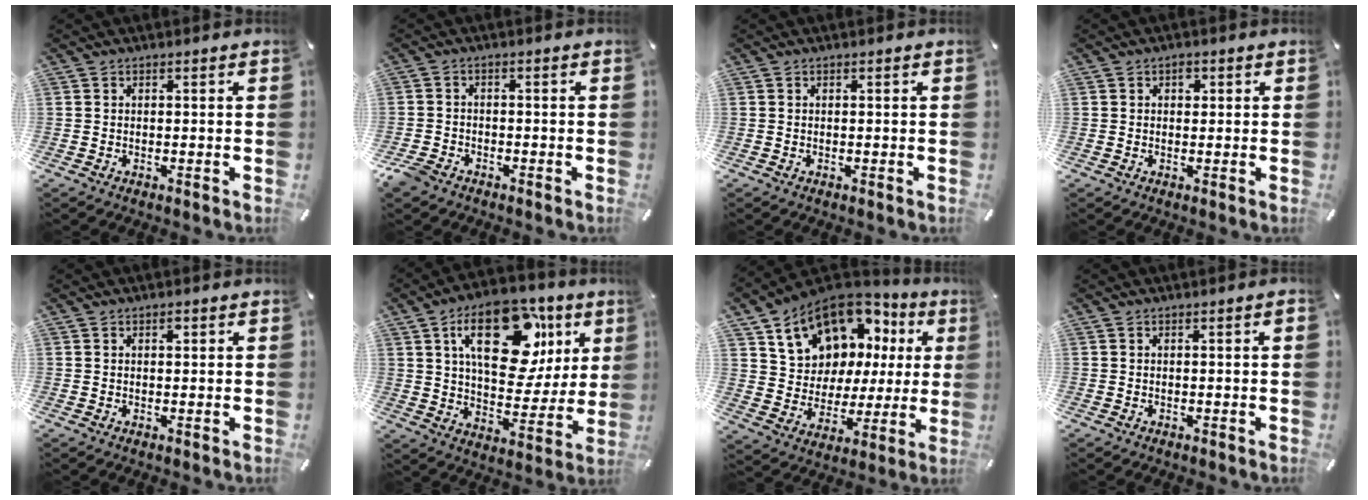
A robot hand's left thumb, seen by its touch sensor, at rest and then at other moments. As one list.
[{"total": 3.5, "force": [-2.7, 2.1, 1.0], "torque": [-0.034, 0.009, -0.057]}, {"total": 0.0}, {"total": 1.7, "force": [0.5, 1.4, 0.9], "torque": [-0.003, 0.001, 0.003]}, {"total": 1.1, "force": [0.4, 0.7, 0.7], "torque": [-0.007, 0.000, 0.006]}, {"total": 23.0, "force": [10.0, 13.1, 16.1], "torque": [-0.235, -0.038, 0.167]}, {"total": 14.7, "force": [9.6, 10.0, 5.0], "torque": [-0.100, -0.075, 0.180]}, {"total": 0.7, "force": [0.0, 0.0, 0.7], "torque": [-0.010, 0.001, -0.001]}]